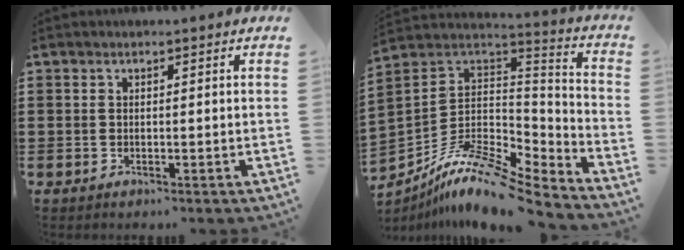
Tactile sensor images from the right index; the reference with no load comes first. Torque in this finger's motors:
{"motor_torque": [0.06, 0.27, 0.24, 0.07]}